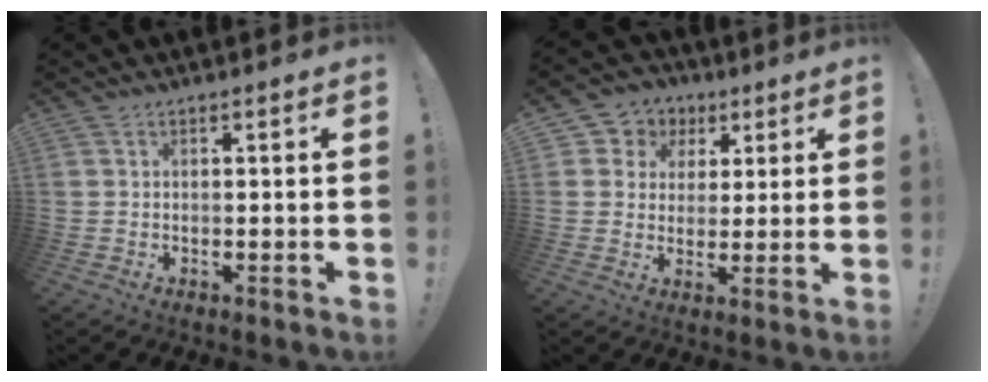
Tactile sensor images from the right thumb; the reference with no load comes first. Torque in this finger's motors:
{"motor_torque": [0.30, 0.39, -0.20, 0.01, 0.00]}